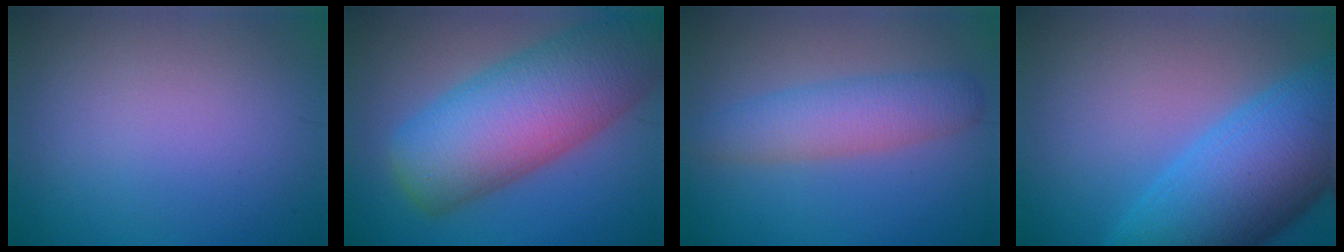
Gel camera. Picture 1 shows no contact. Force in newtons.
{"total": 12.3, "press": 12.3, "slide": 0.8}
{"total": 4.1, "press": 4.1, "slide": 0.2}
{"total": 12.3, "press": 12.3, "slide": 0.5}